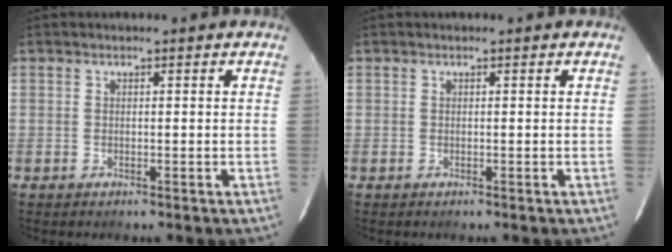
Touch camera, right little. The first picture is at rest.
{"total": 0.0}